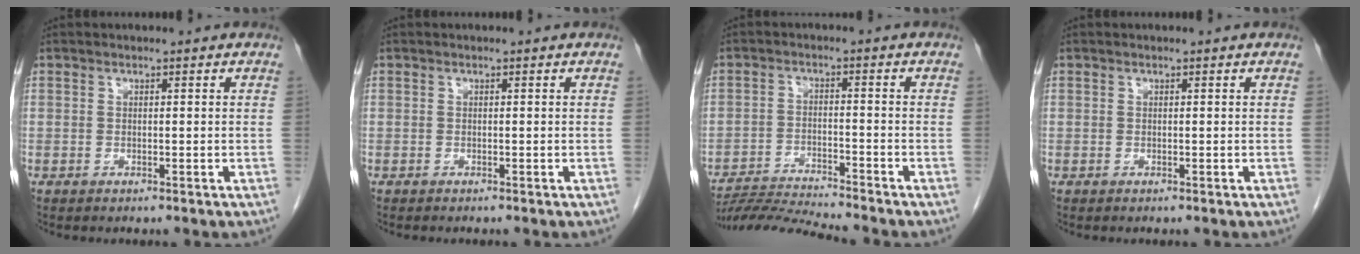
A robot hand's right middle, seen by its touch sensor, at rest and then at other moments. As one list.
[{"total": 0.6, "force": [-0.5, 0.1, 0.2], "torque": [-0.003, -0.001, -0.009]}, {"total": 8.5, "force": [-8.2, -1.9, 1.5], "torque": [-0.022, -0.013, -0.148]}, {"total": 0.0}]